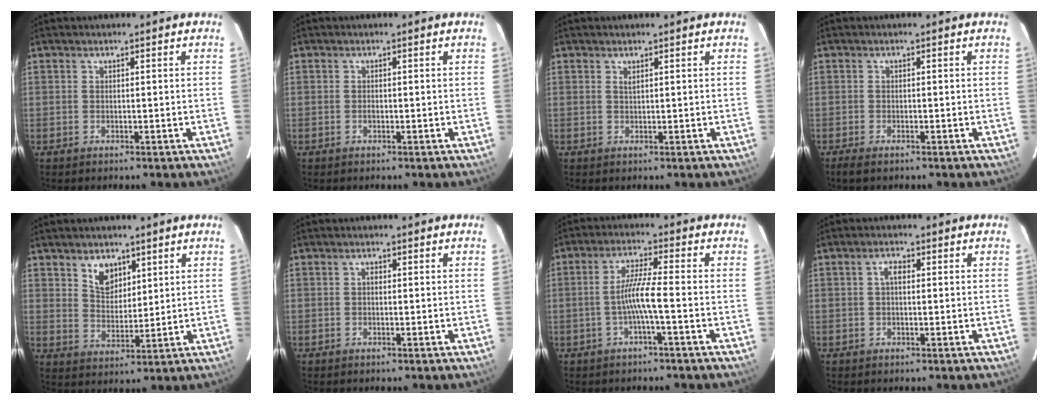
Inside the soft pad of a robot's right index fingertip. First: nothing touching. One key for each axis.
{"total": 0.6, "fx": -0.2, "fy": 0.4, "fz": 0.3, "tx": -0.005, "ty": 0.001, "tz": -0.004}
{"total": 0.7, "fx": 0.5, "fy": 0.0, "fz": 0.4, "tx": -0.008, "ty": 0.001, "tz": 0.009}
{"total": 2.5, "fx": -1.9, "fy": 0.7, "fz": 1.5, "tx": -0.036, "ty": -0.008, "tz": -0.035}
{"total": 6.1, "fx": 3.6, "fy": 4.0, "fz": 2.9, "tx": -0.041, "ty": 0.003, "tz": 0.070}
{"total": 0.6, "fx": -0.1, "fy": 0.5, "fz": 0.4, "tx": -0.006, "ty": 0.004, "tz": -0.004}
{"total": 5.4, "fx": -1.9, "fy": -0.5, "fz": 5.0, "tx": -0.105, "ty": 0.005, "tz": -0.035}
{"total": 2.0, "fx": 0.2, "fy": 1.0, "fz": 1.7, "tx": -0.033, "ty": 0.009, "tz": 0.002}